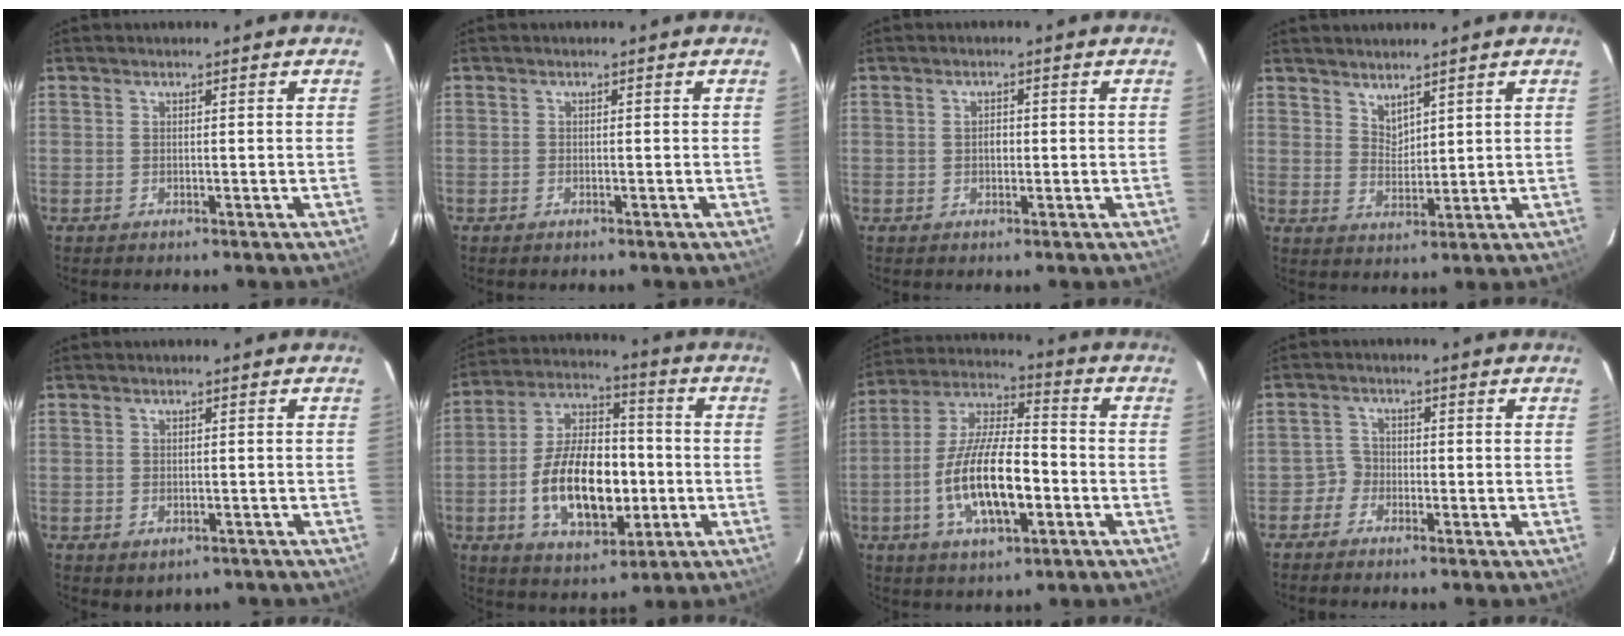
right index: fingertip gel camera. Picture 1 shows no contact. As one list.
[{"total": 0.6, "force": [-0.5, 0.4, 0.1], "torque": [-0.002, 0.000, -0.007]}, {"total": 1.6, "force": [0.0, 1.1, 1.2], "torque": [-0.019, 0.005, -0.001]}, {"total": 3.7, "force": [3.2, 1.4, 1.2], "torque": [-0.014, -0.003, 0.061]}, {"total": 2.6, "force": [-0.9, 2.1, 1.2], "torque": [-0.026, -0.004, -0.005]}, {"total": 17.6, "force": [-3.6, 9.4, 14.4], "torque": [-0.280, 0.014, -0.051]}, {"total": 16.4, "force": [-4.5, 5.8, 14.6], "torque": [-0.287, 0.000, -0.080]}, {"total": 2.0, "force": [-1.5, 1.4, 0.1], "torque": [-0.001, 0.006, -0.030]}]